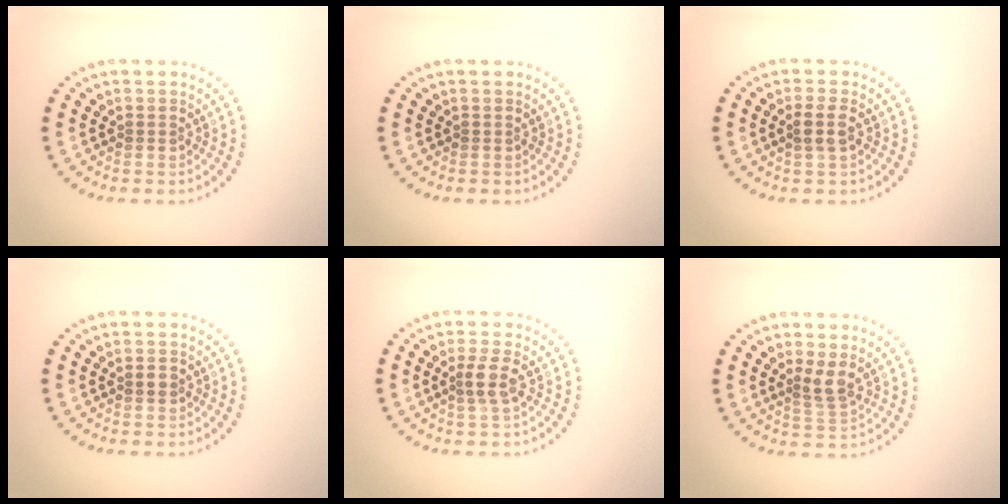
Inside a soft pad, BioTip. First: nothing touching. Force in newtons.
{"total": 0.0}
{"total": 1.8, "press": 1.6, "slide": 0.8}
{"total": 1.1, "press": 1.1, "slide": 0.1}
{"total": 2.0, "press": 1.7, "slide": 1.0}
{"total": 2.0, "press": 1.6, "slide": 1.2}